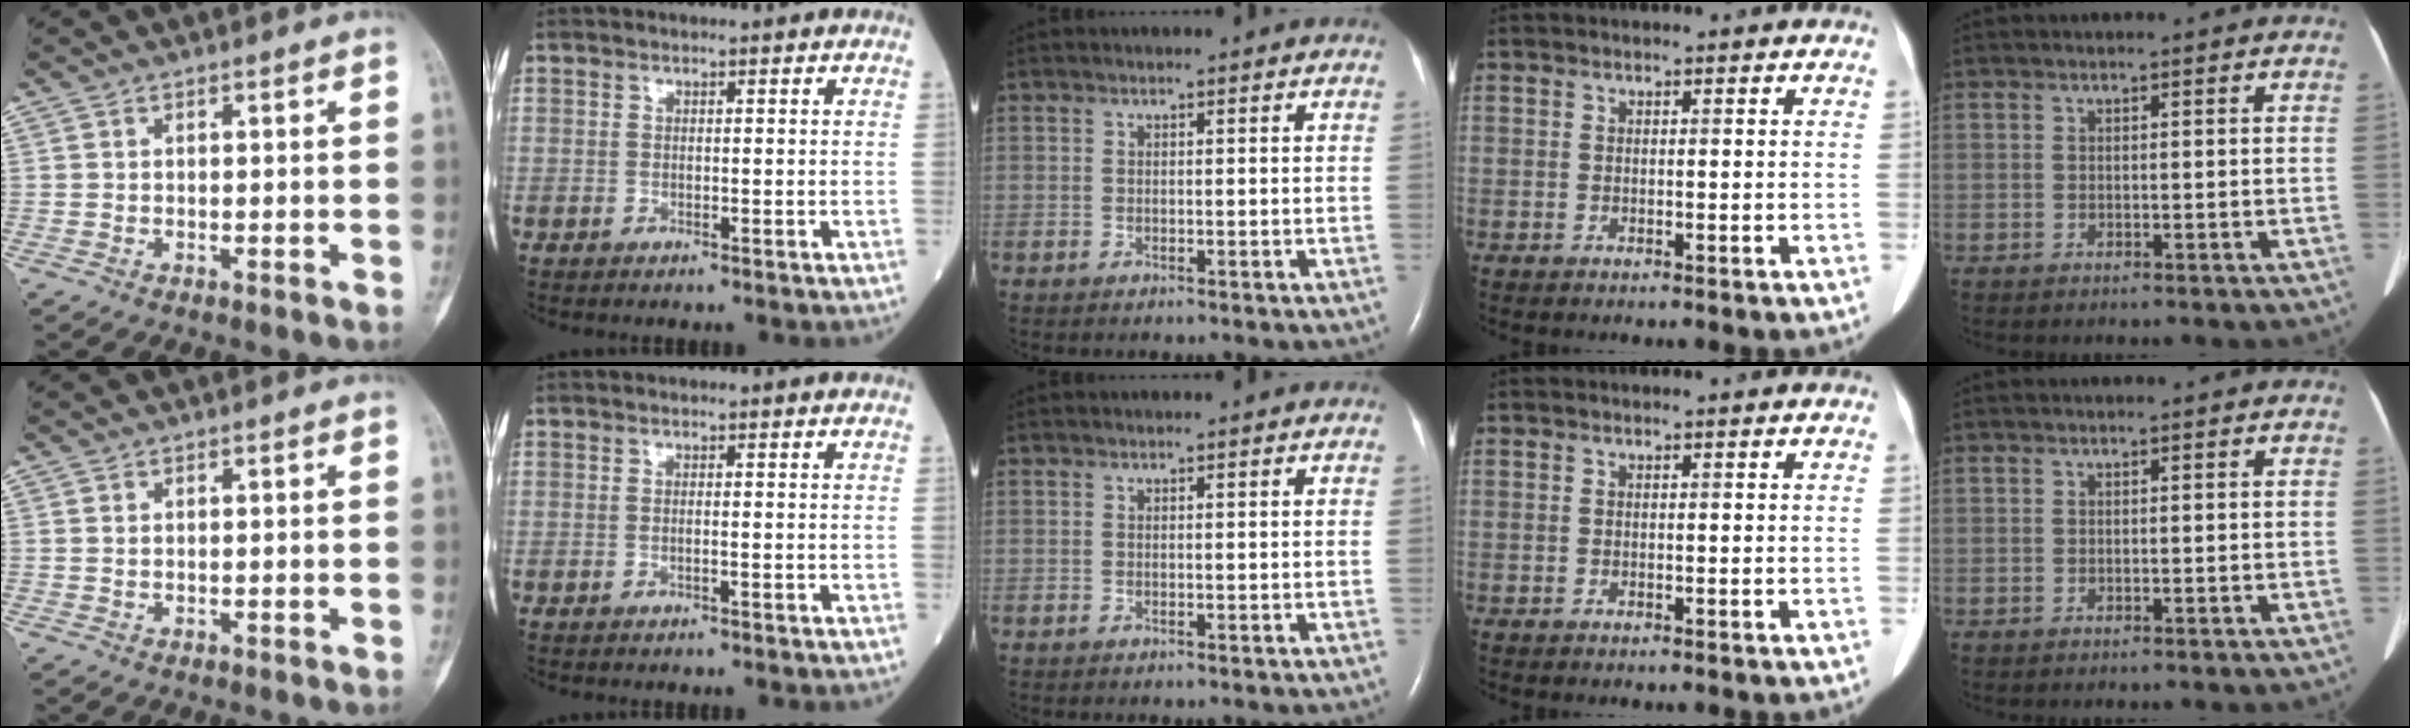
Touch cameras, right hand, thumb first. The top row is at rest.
{"thumb": {"total": 0.5, "force": [0.2, 0.4, 0.3], "torque": [-0.009, 0.003, 0.006]}, "index": {"total": 0.7, "force": [-0.2, 0.0, 0.6], "torque": [-0.014, 0.001, -0.003]}}